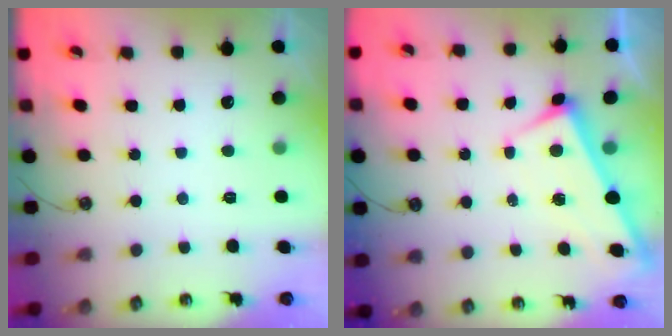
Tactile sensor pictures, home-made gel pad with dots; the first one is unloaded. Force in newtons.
{"total": 2.4, "press": 2.4, "slide": 0.1}